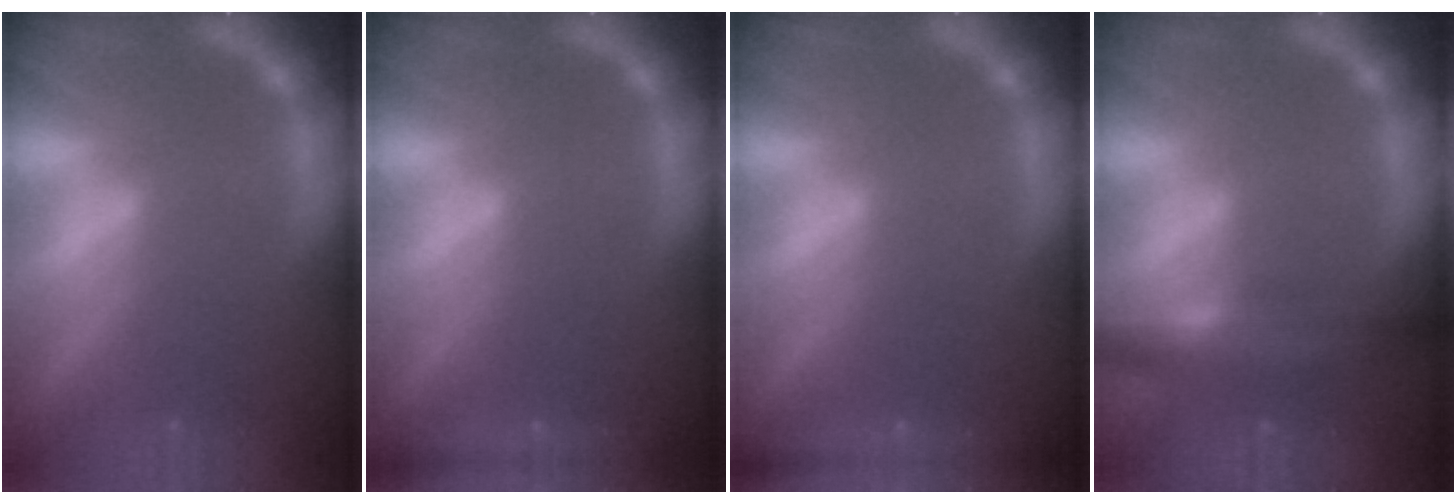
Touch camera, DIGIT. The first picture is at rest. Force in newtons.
{"total": 2.4}
{"total": 3.5}
{"total": 5.9}